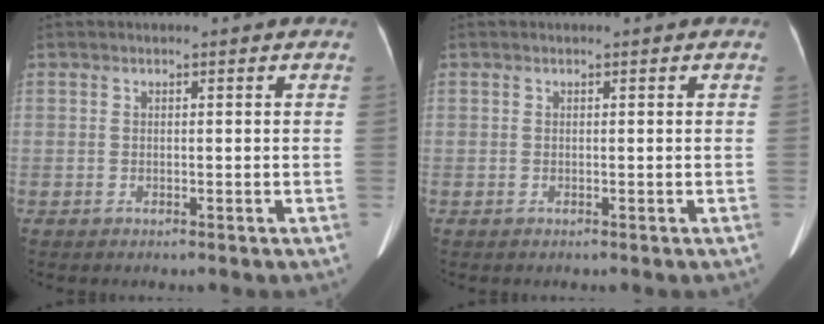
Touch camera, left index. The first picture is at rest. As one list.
[{"total": 0.0}]